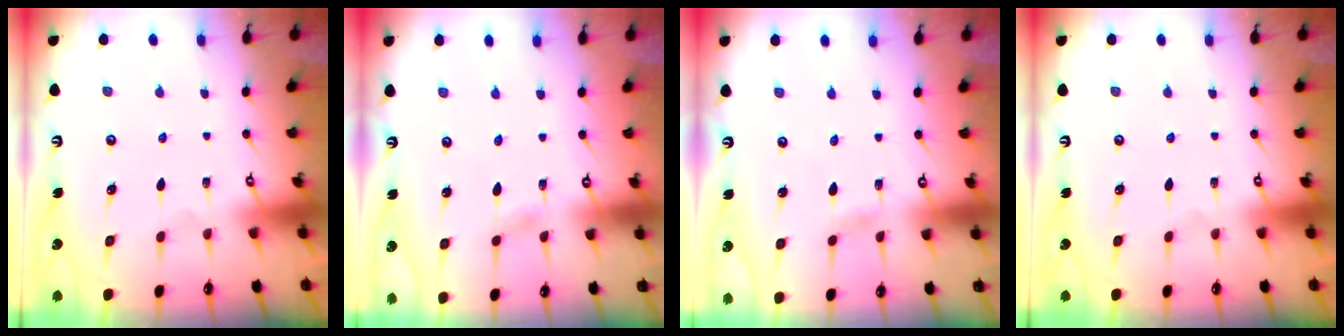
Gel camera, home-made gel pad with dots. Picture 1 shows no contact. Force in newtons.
{"total": 1.1, "press": 1.1, "slide": 0.1}
{"total": 0.5, "press": 0.5, "slide": 0.1}
{"total": 0.0}